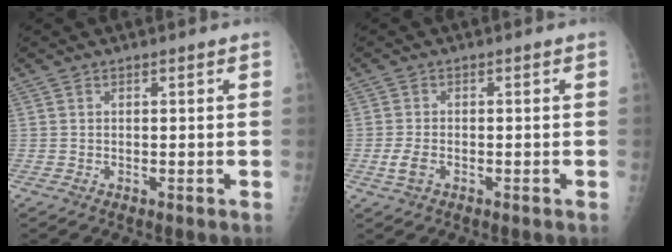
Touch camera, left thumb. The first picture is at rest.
{"total": 2.8, "force": [-1.0, 1.6, 2.0], "torque": [-0.049, 0.002, -0.020]}